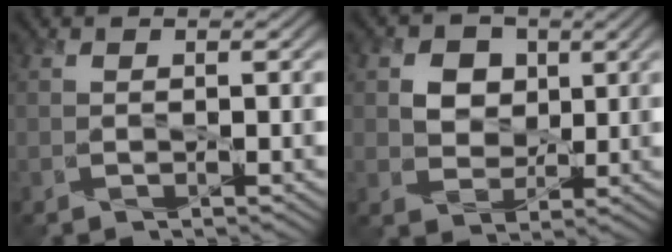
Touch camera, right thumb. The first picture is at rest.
{"total": 4.1, "force": [1.5, 3.6, 1.3], "torque": [-0.036, -0.001, 0.015]}